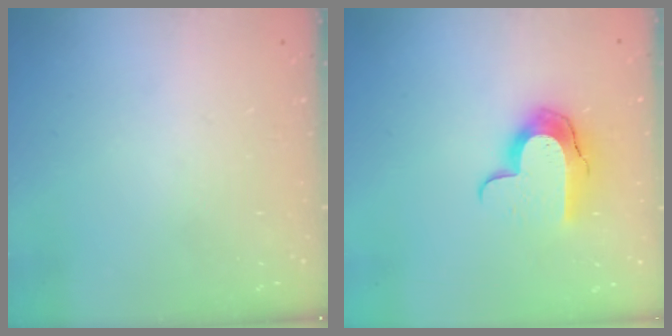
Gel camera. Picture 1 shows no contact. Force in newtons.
{"total": 10.8, "press": 10.7, "slide": 0.7}